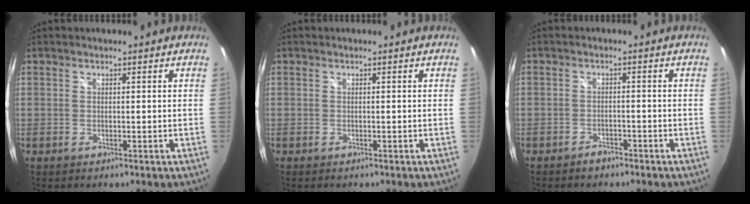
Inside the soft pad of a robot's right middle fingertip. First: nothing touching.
{"total": 0.0}
{"total": 2.4, "force": [-2.0, 1.1, 0.5], "torque": [-0.014, 0.005, -0.029]}